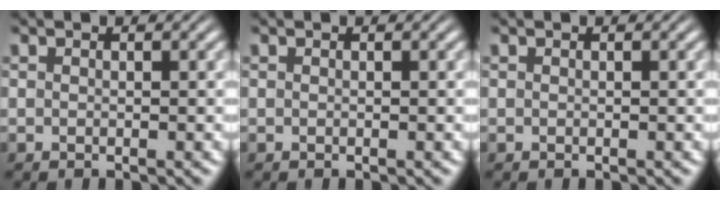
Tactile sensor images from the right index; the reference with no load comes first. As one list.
[{"total": 0.0}, {"total": 0.0}]